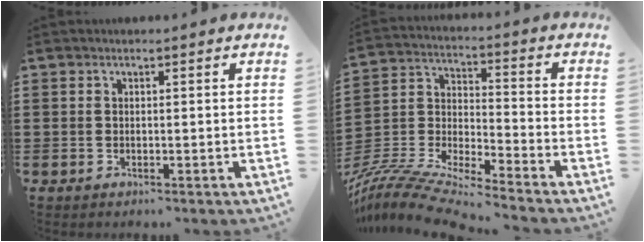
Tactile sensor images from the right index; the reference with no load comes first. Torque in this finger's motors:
{"motor_torque": [0.05, 0.19, 0.40, 0.12]}